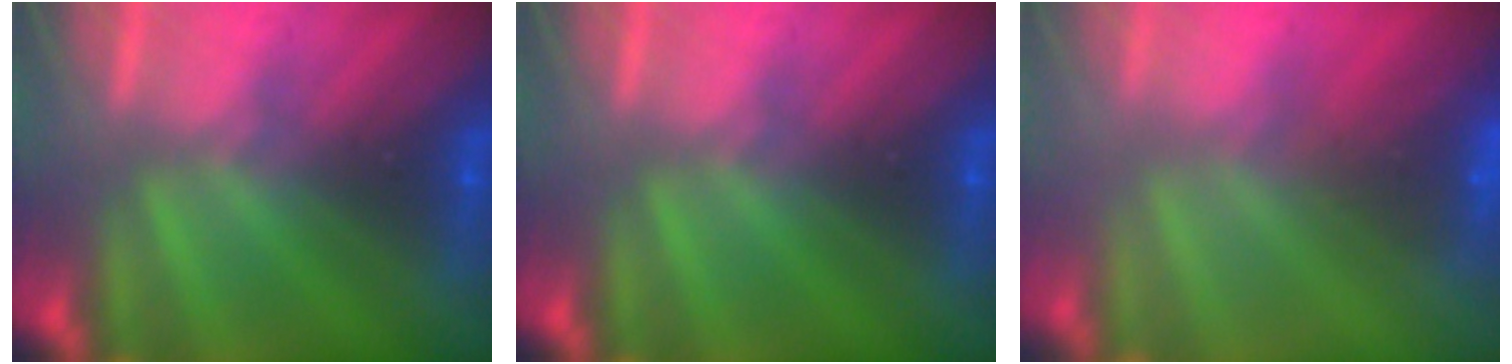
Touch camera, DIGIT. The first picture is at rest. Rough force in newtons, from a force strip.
{"total": 0.0}
{"total": 9.3}